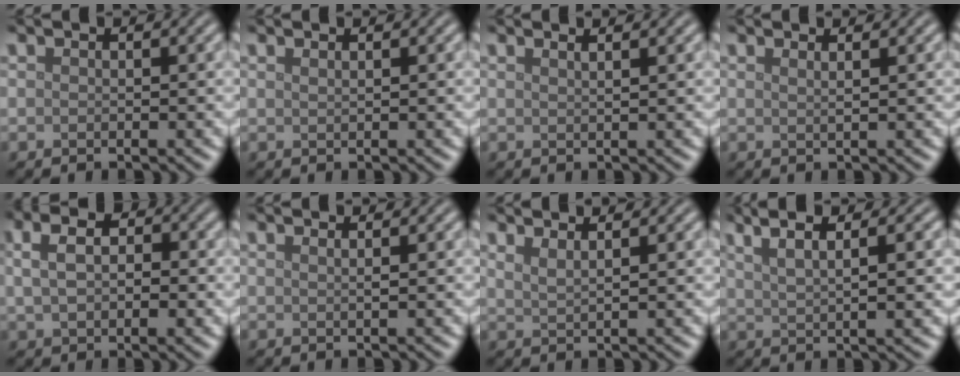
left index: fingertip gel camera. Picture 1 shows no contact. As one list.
[{"total": 0.8, "force": [0.6, 0.3, 0.5], "torque": [-0.003, -0.001, 0.005]}, {"total": 2.3, "force": [1.6, 1.0, 1.4], "torque": [0.006, 0.008, -0.007]}, {"total": 1.7, "force": [1.0, 0.7, 1.1], "torque": [0.001, 0.000, -0.005]}, {"total": 5.2, "force": [1.1, 3.2, 3.9], "torque": [-0.060, 0.014, 0.011]}, {"total": 1.2, "force": [0.7, 0.5, 0.9], "torque": [-0.003, -0.001, -0.001]}, {"total": 2.4, "force": [1.7, 0.9, 1.5], "torque": [-0.009, 0.008, 0.011]}, {"total": 6.3, "force": [3.3, 2.1, 5.0], "torque": [-0.064, 0.022, 0.027]}]